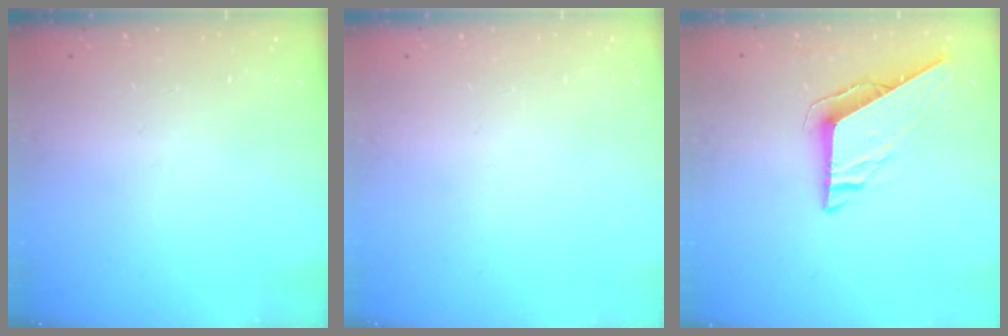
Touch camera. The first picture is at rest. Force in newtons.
{"total": 0.0}
{"total": 7.6, "press": 7.6, "slide": 0.2}